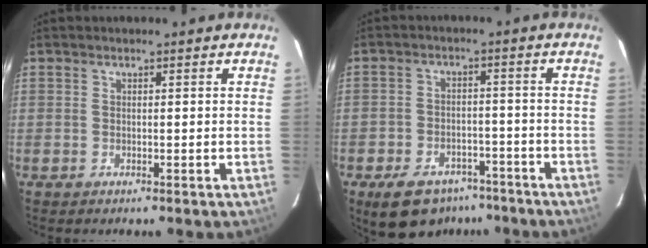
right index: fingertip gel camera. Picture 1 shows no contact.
{"total": 12.3, "force": [-8.5, 7.3, 5.2], "torque": [-0.123, 0.015, -0.113]}